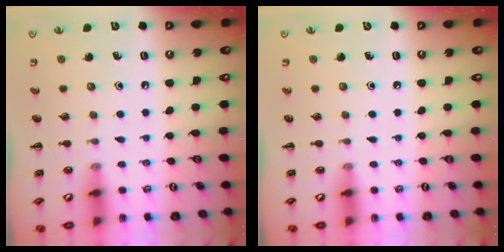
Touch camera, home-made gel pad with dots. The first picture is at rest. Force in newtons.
{"total": 0.0}